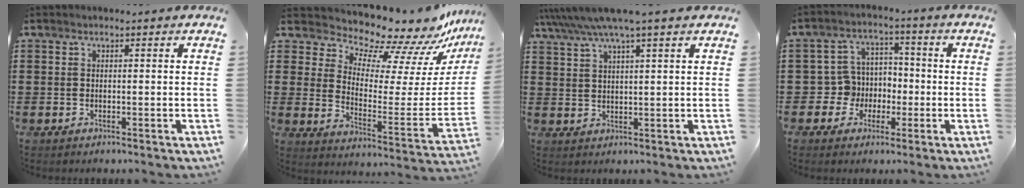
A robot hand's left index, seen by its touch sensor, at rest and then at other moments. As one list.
[{"total": 9.8, "force": [9.1, 2.3, 2.6], "torque": [-0.067, -0.096, 0.152]}, {"total": 5.2, "force": [3.9, -0.2, 3.5], "torque": [-0.079, -0.011, 0.066]}, {"total": 6.0, "force": [-0.8, 5.8, 1.1], "torque": [-0.053, 0.006, -0.016]}]